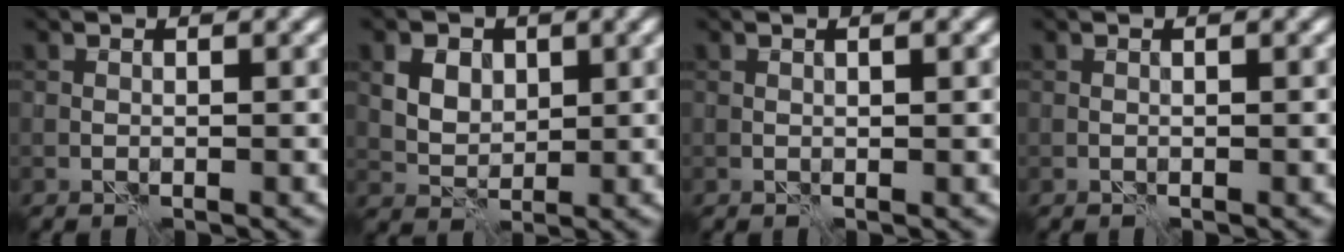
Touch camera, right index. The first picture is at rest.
{"total": 5.1, "force": [2.1, 3.8, 2.8], "torque": [-0.059, 0.016, 0.034]}
{"total": 0.8, "force": [0.3, 0.1, 0.7], "torque": [-0.011, 0.002, 0.004]}
{"total": 0.0}